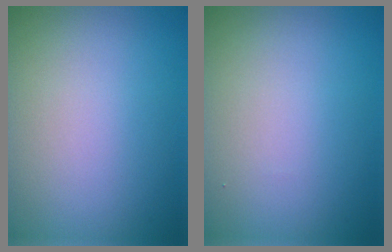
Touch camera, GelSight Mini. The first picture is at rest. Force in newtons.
{"total": 0.0}